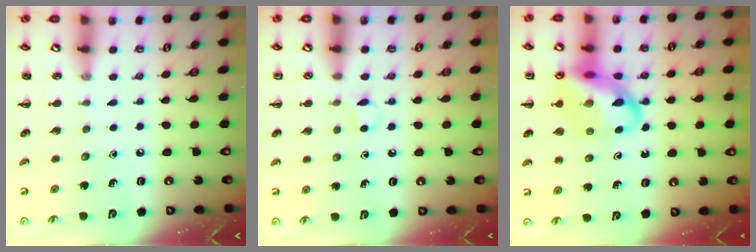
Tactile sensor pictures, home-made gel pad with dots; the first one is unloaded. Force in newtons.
{"total": 3.2, "press": 3.0, "slide": 1.1}
{"total": 17.2, "press": 16.9, "slide": 3.1}